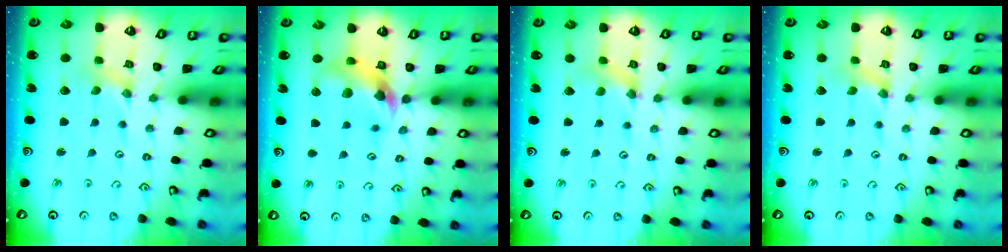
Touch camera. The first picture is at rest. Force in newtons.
{"total": 10.4, "press": 10.3, "slide": 1.6}
{"total": 2.4, "press": 2.4, "slide": 0.4}
{"total": 1.4, "press": 1.4, "slide": 0.0}